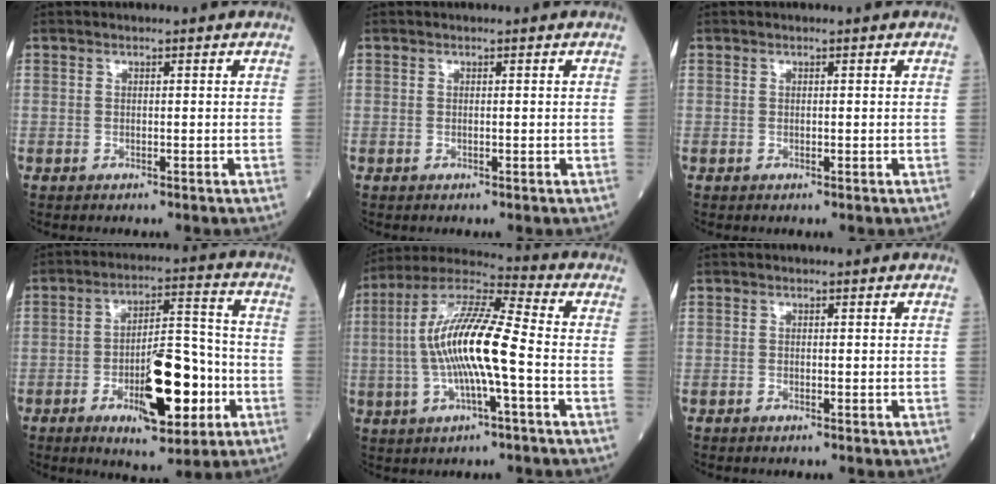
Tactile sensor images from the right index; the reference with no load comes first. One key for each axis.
{"total": 0.0}
{"total": 0.0}
{"total": 13.2, "fx": -4.6, "fy": 4.0, "fz": 11.7, "tx": -0.189, "ty": 0.007, "tz": -0.065}
{"total": 14.0, "fx": -1.6, "fy": 1.6, "fz": 13.8, "tx": -0.275, "ty": 0.013, "tz": -0.033}
{"total": 0.0}